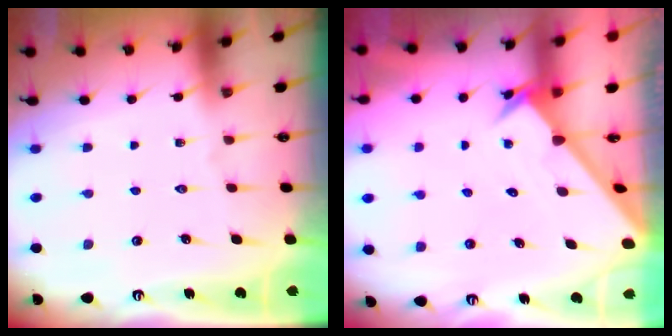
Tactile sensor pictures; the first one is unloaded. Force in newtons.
{"total": 2.4, "press": 2.4, "slide": 0.2}